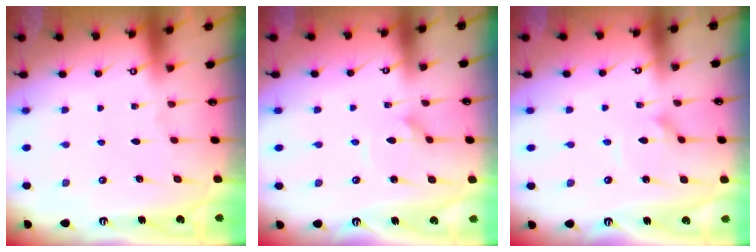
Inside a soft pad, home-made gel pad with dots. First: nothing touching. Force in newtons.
{"total": 1.8, "press": 1.8, "slide": 0.2}
{"total": 1.8, "press": 1.8, "slide": 0.2}